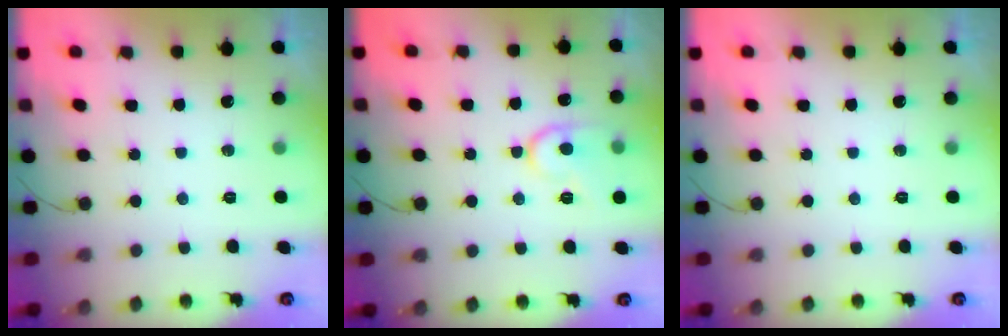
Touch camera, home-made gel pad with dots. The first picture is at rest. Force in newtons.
{"total": 12.3, "press": 12.3, "slide": 1.0}
{"total": 0.0}